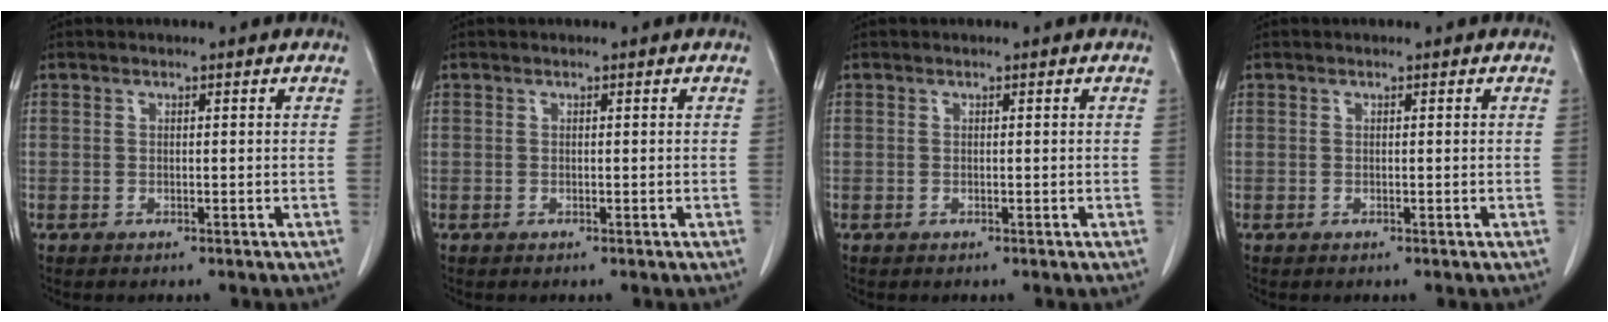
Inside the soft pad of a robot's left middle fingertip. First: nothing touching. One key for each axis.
{"total": 0.0}
{"total": 0.0}
{"total": 0.0}